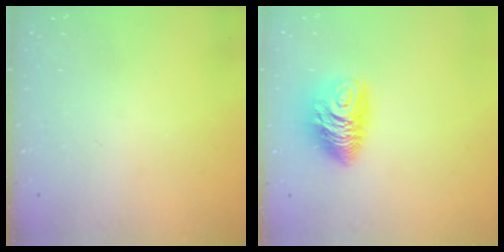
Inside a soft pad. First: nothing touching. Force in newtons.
{"total": 10.6, "press": 10.6, "slide": 0.7}